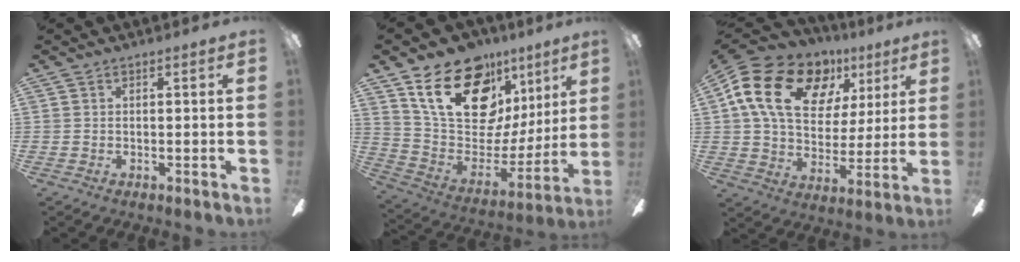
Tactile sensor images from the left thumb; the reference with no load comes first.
{"total": 24.7, "force": [14.4, 14.3, 14.2], "torque": [-0.223, -0.078, 0.271]}
{"total": 20.7, "force": [9.3, 13.7, 12.5], "torque": [-0.213, -0.019, 0.172]}